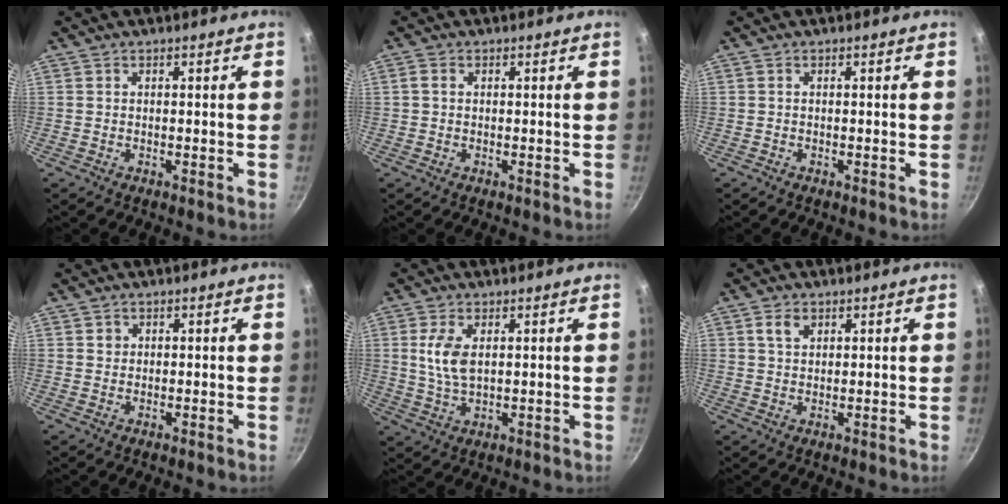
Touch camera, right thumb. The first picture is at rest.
{"total": 1.3, "force": [0.2, 1.0, 0.8], "torque": [-0.015, 0.004, 0.001]}
{"total": 0.0}
{"total": 1.1, "force": [0.4, 1.0, 0.2], "torque": [0.001, 0.001, 0.004]}
{"total": 6.2, "force": [1.4, 3.2, 5.2], "torque": [-0.104, -0.006, 0.029]}
{"total": 3.2, "force": [1.4, 2.0, 2.0], "torque": [-0.031, 0.000, 0.025]}